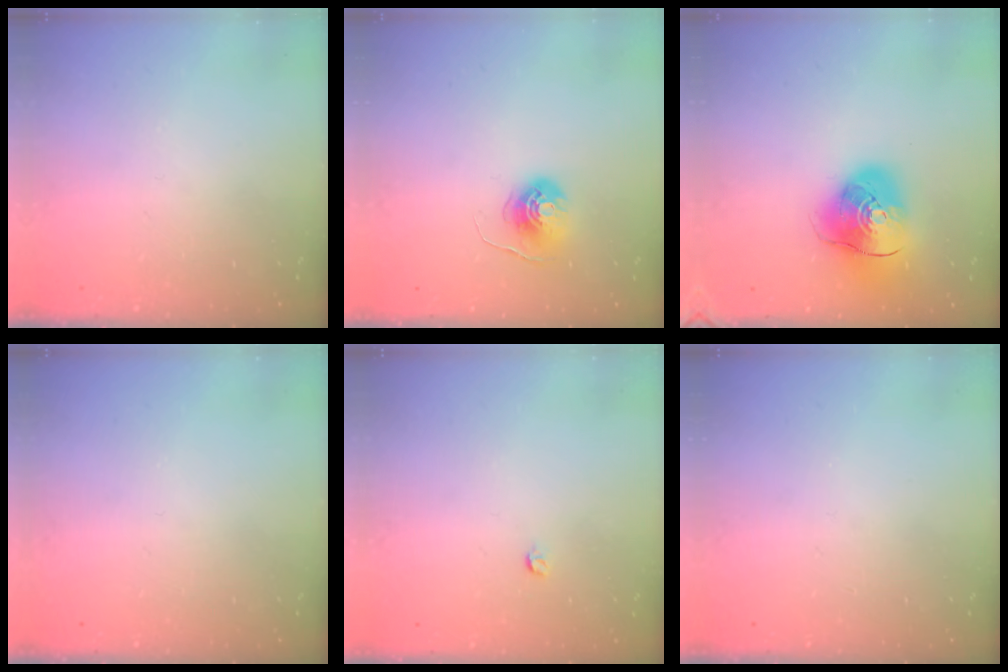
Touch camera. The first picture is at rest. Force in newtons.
{"total": 6.7, "press": 6.7, "slide": 0.3}
{"total": 12.8, "press": 12.6, "slide": 2.1}
{"total": 0.0}
{"total": 3.0, "press": 2.9, "slide": 0.4}
{"total": 0.0}